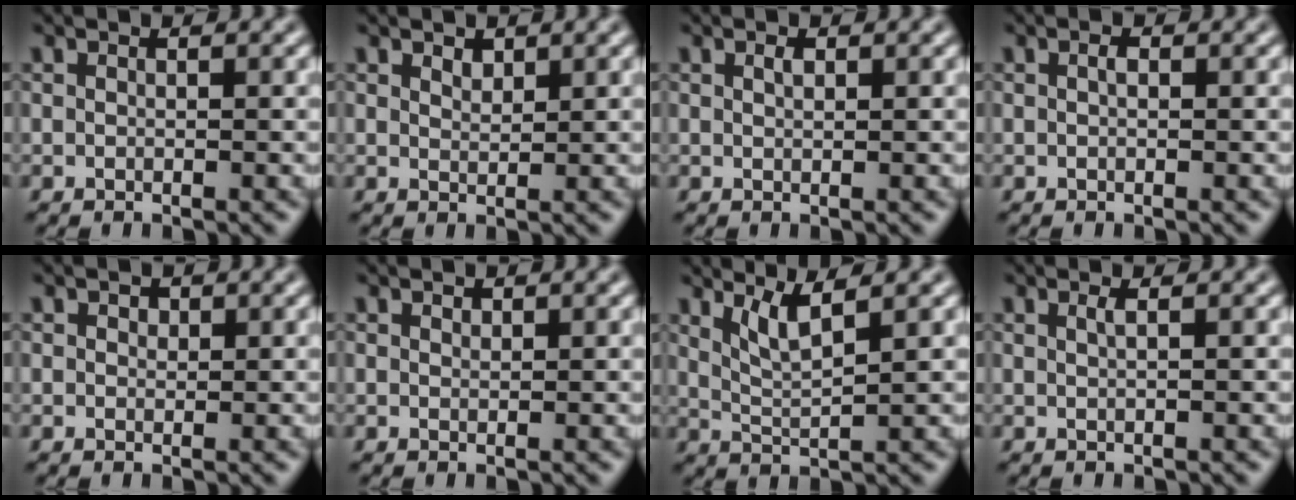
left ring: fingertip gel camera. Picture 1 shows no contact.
{"total": 1.1, "force": [0.9, 0.5, 0.3], "torque": [-0.008, 0.000, 0.017]}
{"total": 0.6, "force": [0.4, 0.3, 0.4], "torque": [-0.009, 0.001, 0.007]}
{"total": 0.6, "force": [0.1, 0.3, 0.5], "torque": [-0.011, 0.001, 0.001]}
{"total": 0.8, "force": [0.5, 0.6, 0.3], "torque": [-0.005, -0.003, 0.004]}
{"total": 0.5, "force": [0.4, 0.3, 0.1], "torque": [-0.002, -0.003, 0.007]}
{"total": 2.8, "force": [1.9, 0.5, 2.0], "torque": [-0.036, -0.006, 0.040]}
{"total": 0.9, "force": [0.3, 0.3, 0.8], "torque": [-0.009, 0.002, 0.004]}